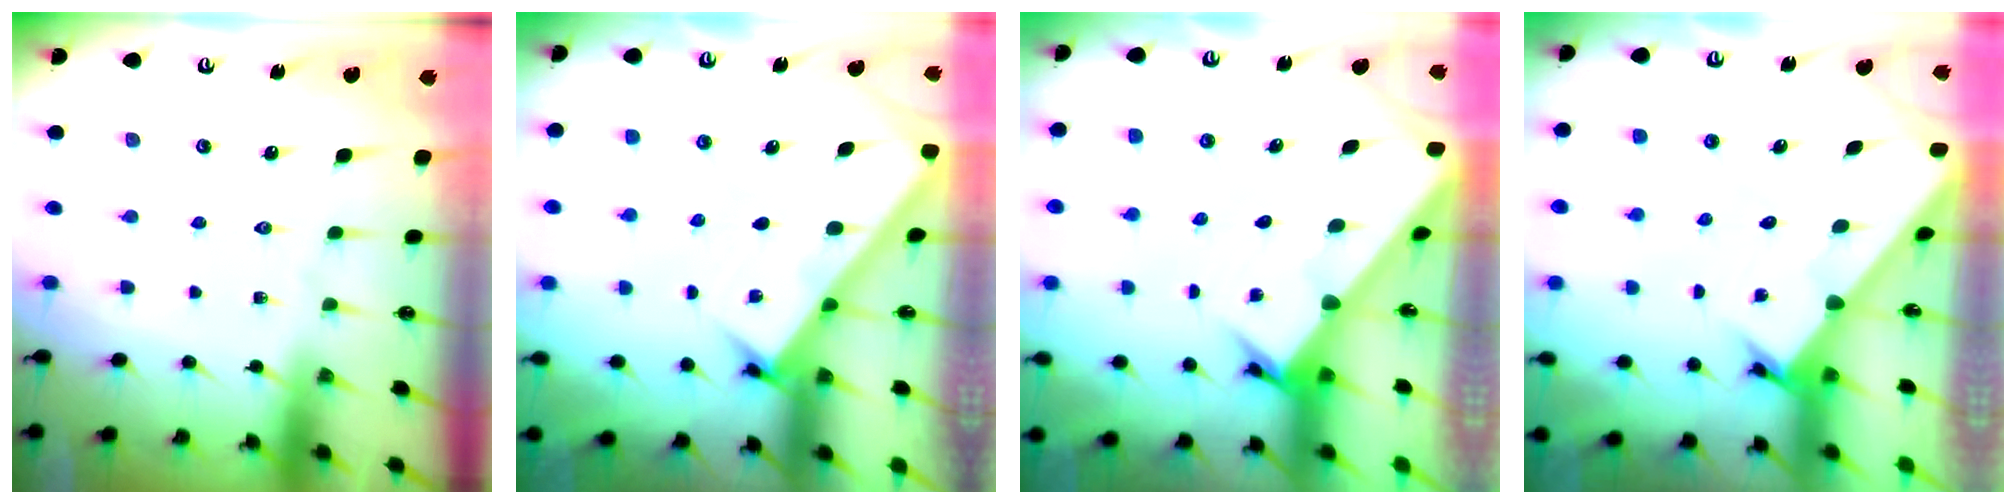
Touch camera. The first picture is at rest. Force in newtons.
{"total": 3.0, "press": 3.0, "slide": 0.2}
{"total": 2.6, "press": 2.6, "slide": 0.2}
{"total": 2.0, "press": 2.0, "slide": 0.2}